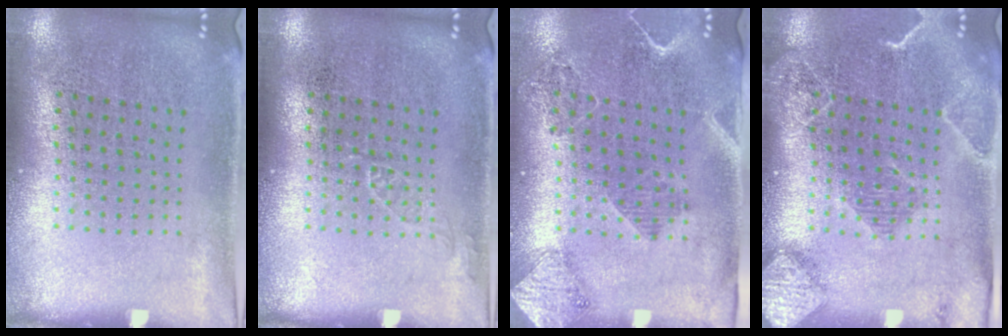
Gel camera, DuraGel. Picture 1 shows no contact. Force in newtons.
{"total": 0.7, "press": 0.7, "slide": 0.1}
{"total": 1.8, "press": 1.6, "slide": 0.8}
{"total": 2.2, "press": 2.1, "slide": 0.8}